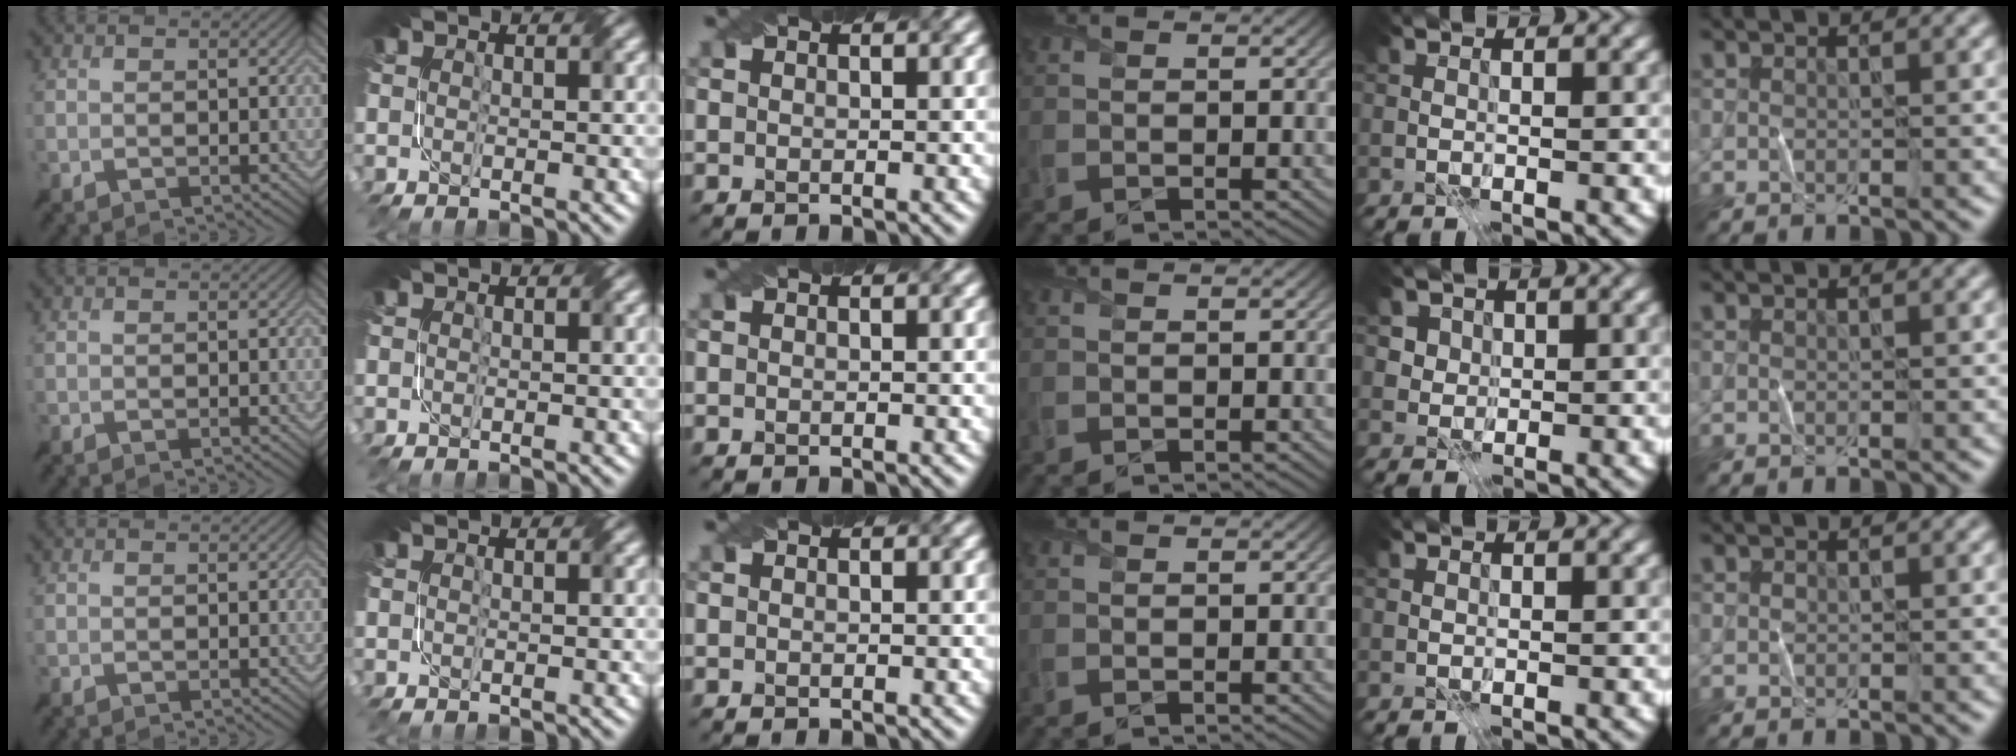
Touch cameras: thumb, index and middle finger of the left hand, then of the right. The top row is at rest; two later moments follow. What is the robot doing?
{"motion": "fold", "object": "file"}